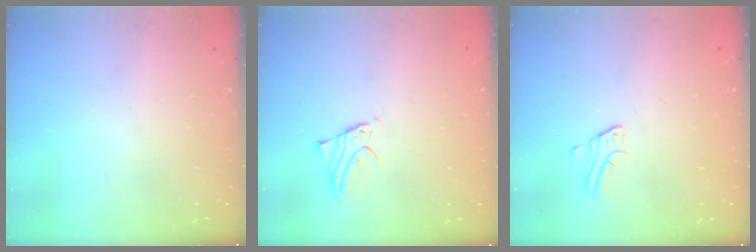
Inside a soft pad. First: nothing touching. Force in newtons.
{"total": 2.3, "press": 2.3, "slide": 0.1}
{"total": 1.0, "press": 1.0, "slide": 0.1}